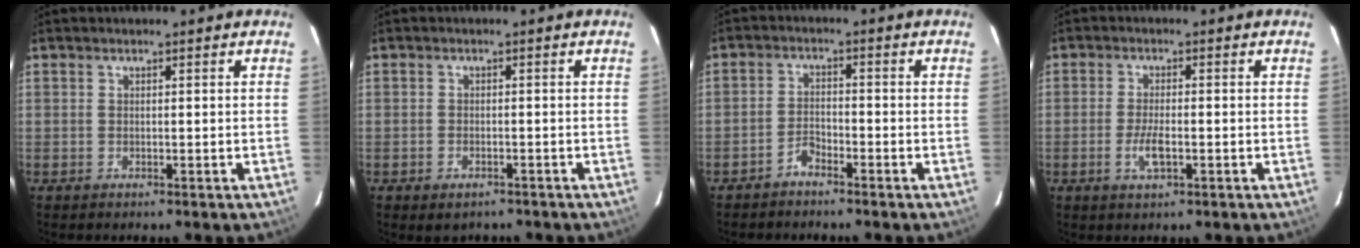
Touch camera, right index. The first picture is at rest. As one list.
[{"total": 2.8, "force": [-1.9, 1.7, 1.3], "torque": [-0.025, -0.005, -0.025]}, {"total": 2.9, "force": [-2.5, 0.9, 1.0], "torque": [-0.032, 0.008, -0.049]}, {"total": 4.2, "force": [-1.4, 1.4, 3.7], "torque": [-0.079, -0.004, -0.028]}]